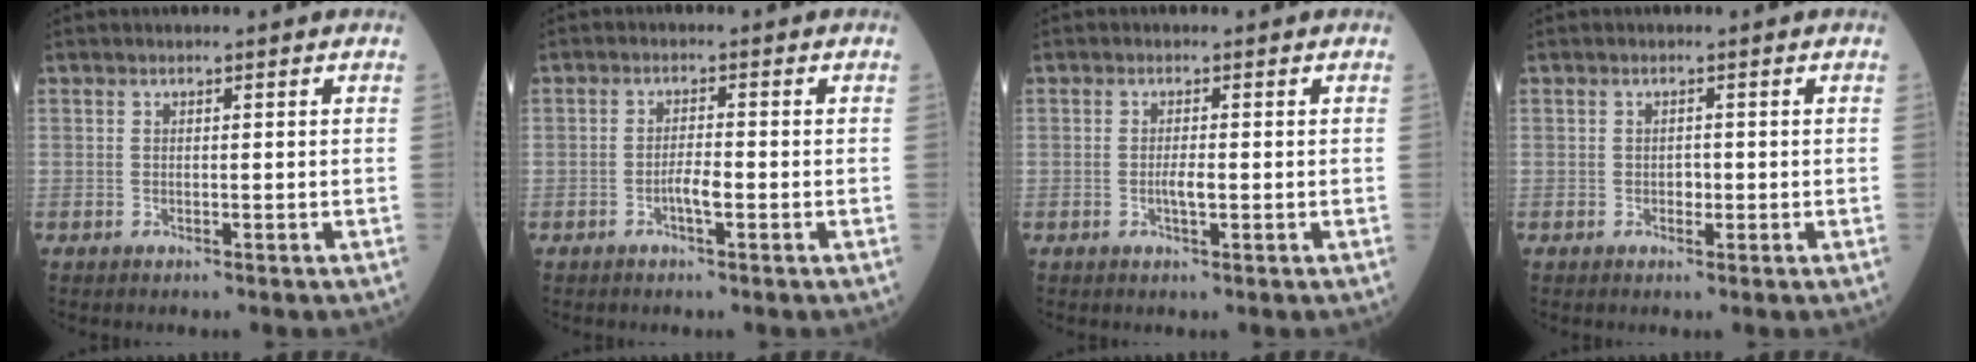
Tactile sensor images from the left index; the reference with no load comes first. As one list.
[{"total": 2.2, "force": [-1.0, 0.3, 2.0], "torque": [-0.036, 0.002, -0.020]}, {"total": 1.6, "force": [-0.3, 0.4, 1.6], "torque": [-0.032, 0.000, -0.006]}, {"total": 1.0, "force": [-0.2, 0.8, 0.6], "torque": [-0.010, 0.002, -0.005]}]